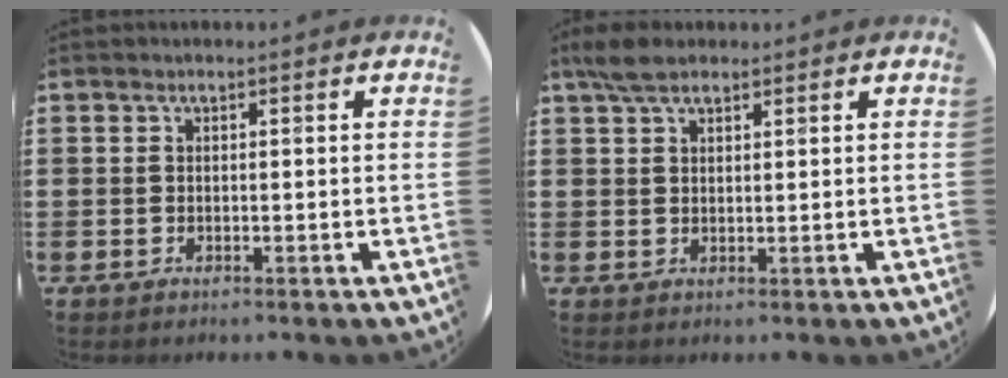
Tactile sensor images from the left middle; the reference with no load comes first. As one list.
[{"total": 3.8, "force": [2.8, 1.5, 2.1], "torque": [-0.046, 0.008, 0.053]}]